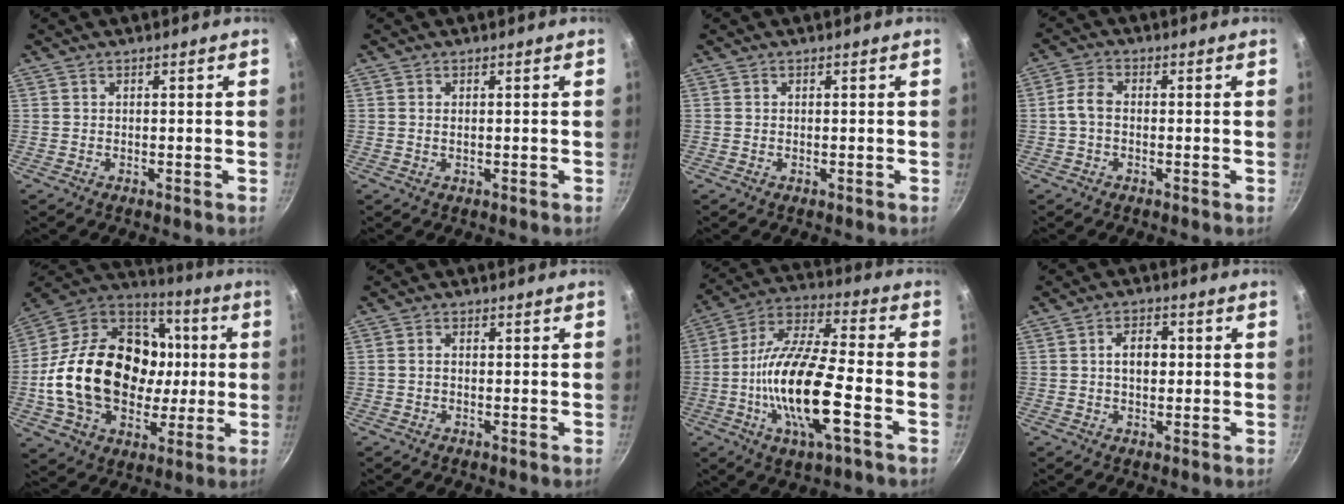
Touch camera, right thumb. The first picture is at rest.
{"total": 0.7, "force": [0.2, 0.3, 0.6], "torque": [-0.011, 0.000, 0.003]}
{"total": 0.0}
{"total": 4.1, "force": [-0.3, 2.3, 3.3], "torque": [-0.077, 0.015, -0.014]}
{"total": 30.7, "force": [0.1, 22.4, 20.9], "torque": [-0.350, 0.035, 0.012]}
{"total": 1.4, "force": [-0.1, 1.1, 0.9], "torque": [-0.017, 0.007, -0.004]}
{"total": 19.1, "force": [-5.1, 5.9, 17.5], "torque": [-0.332, 0.026, -0.110]}
{"total": 5.1, "force": [0.4, 3.4, 3.9], "torque": [-0.044, 0.011, 0.002]}